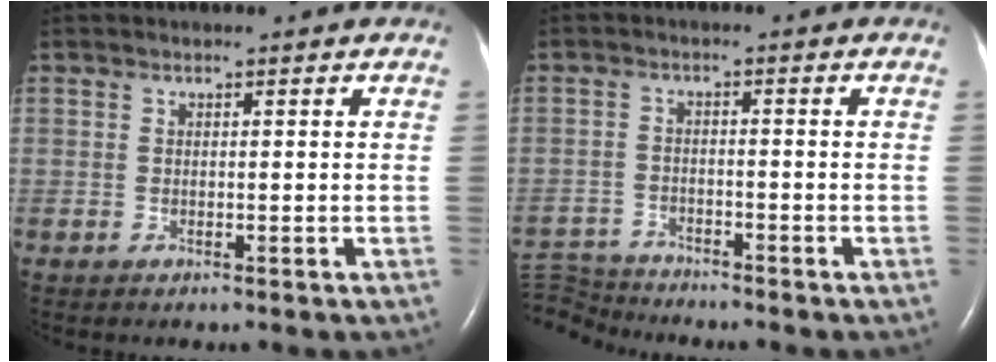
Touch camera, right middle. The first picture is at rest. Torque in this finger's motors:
{"motor_torque": [-0.76, -0.64, -0.52, -0.16]}